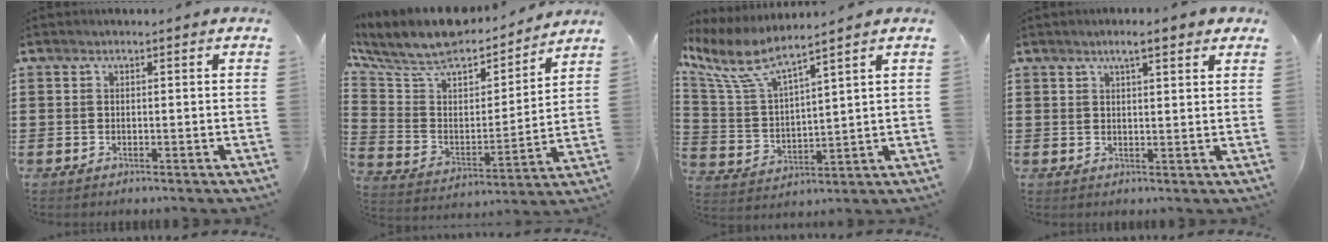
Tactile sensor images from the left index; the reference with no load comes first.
{"total": 10.2, "force": [9.0, 2.9, 3.7], "torque": [-0.118, -0.064, 0.158]}
{"total": 6.9, "force": [5.4, 1.4, 4.1], "torque": [-0.113, -0.032, 0.089]}
{"total": 3.8, "force": [2.7, 0.5, 2.6], "torque": [-0.057, 0.005, 0.045]}